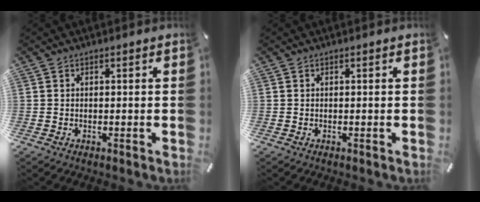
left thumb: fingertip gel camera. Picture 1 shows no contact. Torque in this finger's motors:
{"motor_torque": [-0.01, 0.01, -0.02, 0.01, 0.00]}